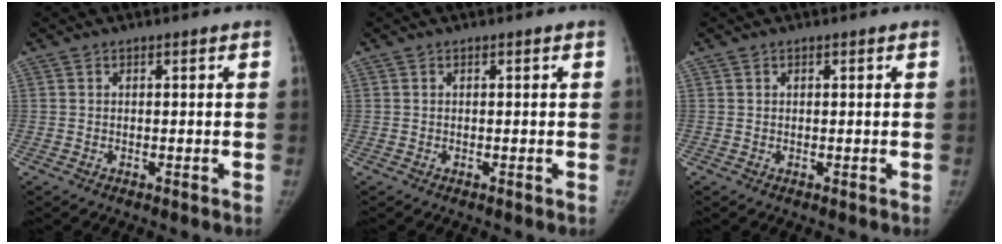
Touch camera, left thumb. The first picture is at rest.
{"total": 0.0}
{"total": 0.0}